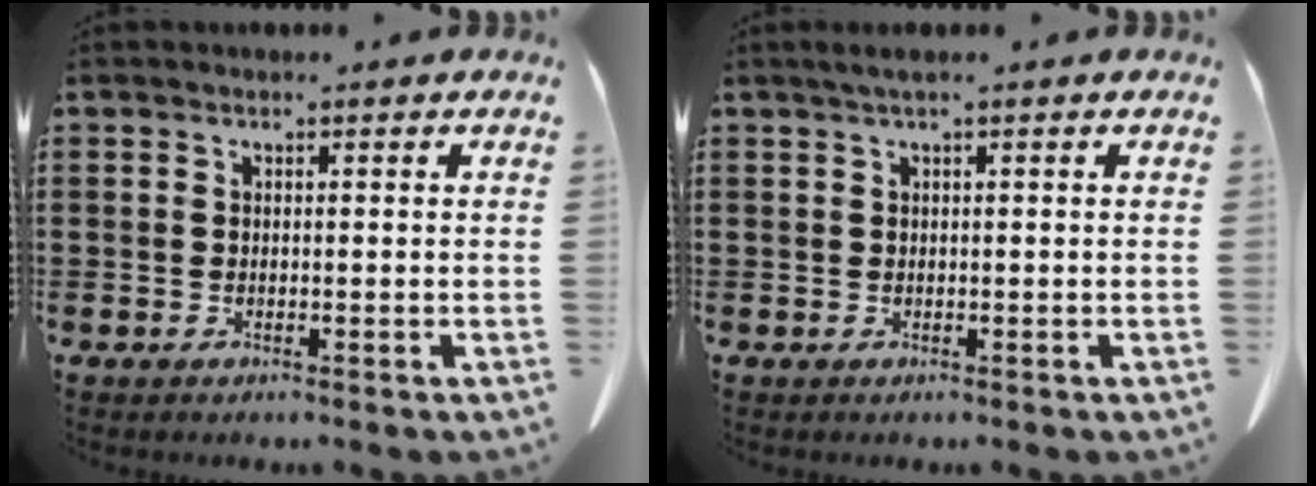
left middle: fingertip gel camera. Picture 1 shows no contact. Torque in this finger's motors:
{"motor_torque": [0.28, -0.26, 0.00, 0.03]}